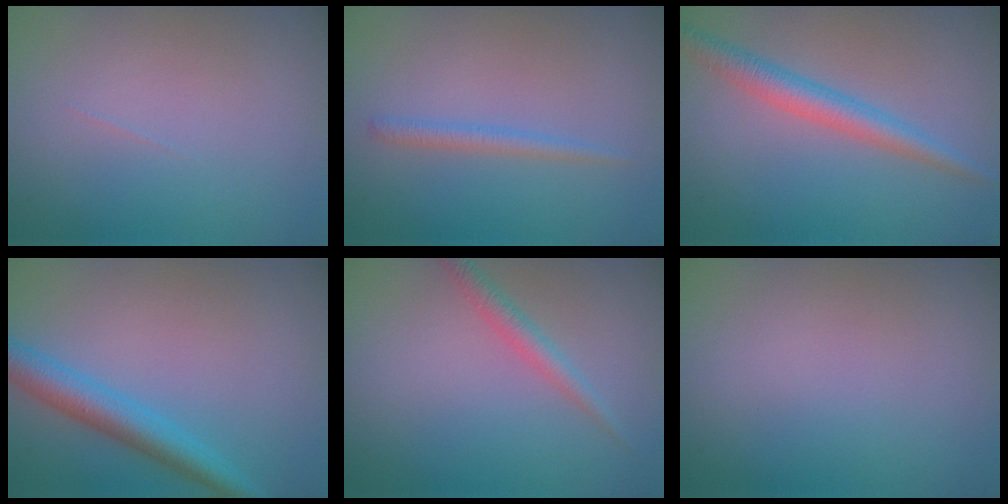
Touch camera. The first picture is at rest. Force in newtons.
{"total": 1.3, "press": 1.3, "slide": 0.0}
{"total": 2.9, "press": 2.9, "slide": 0.0}
{"total": 3.9, "press": 3.9, "slide": 0.1}
{"total": 1.7, "press": 1.7, "slide": 0.0}
{"total": 0.0}